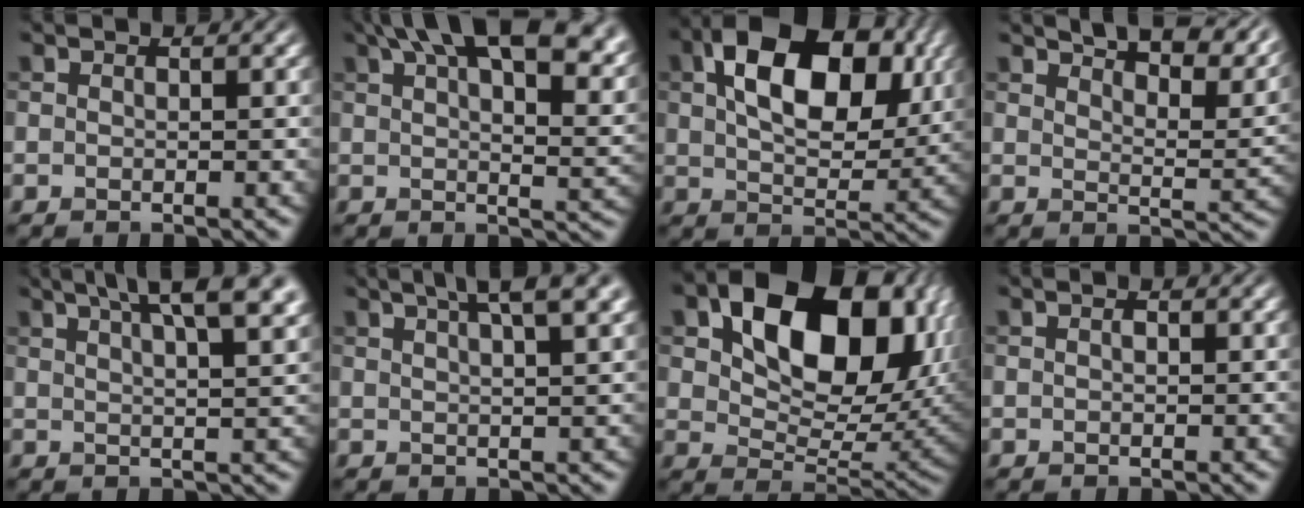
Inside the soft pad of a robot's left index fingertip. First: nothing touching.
{"total": 15.1, "force": [8.3, 6.2, 10.9], "torque": [-0.131, 0.027, 0.120]}
{"total": 12.0, "force": [3.8, 6.9, 9.0], "torque": [-0.144, 0.010, 0.065]}
{"total": 9.2, "force": [7.3, 2.7, 4.9], "torque": [-0.059, 0.011, 0.093]}
{"total": 9.9, "force": [5.9, 3.4, 7.2], "torque": [-0.068, 0.043, 0.056]}
{"total": 6.2, "force": [3.8, 1.8, 4.6], "torque": [-0.043, 0.027, 0.031]}
{"total": 15.1, "force": [5.4, 9.1, 10.8], "torque": [-0.157, -0.002, 0.099]}
{"total": 0.5, "force": [0.1, 0.3, 0.4], "torque": [-0.008, 0.001, 0.000]}